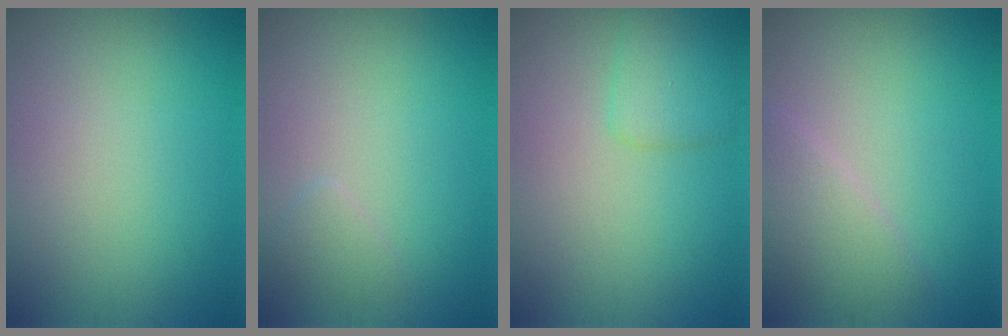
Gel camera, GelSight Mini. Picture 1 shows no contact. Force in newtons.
{"total": 1.1, "press": 1.1, "slide": 0.1}
{"total": 2.1, "press": 2.1, "slide": 0.1}
{"total": 2.9, "press": 2.9, "slide": 0.1}